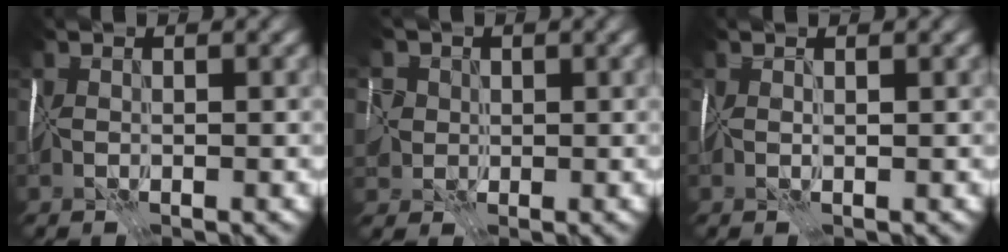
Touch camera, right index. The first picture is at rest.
{"total": 3.2, "force": [1.3, 2.9, -0.4], "torque": [0.011, 0.026, -0.001]}
{"total": 2.0, "force": [0.2, -1.3, -1.5], "torque": [0.031, -0.002, 0.005]}